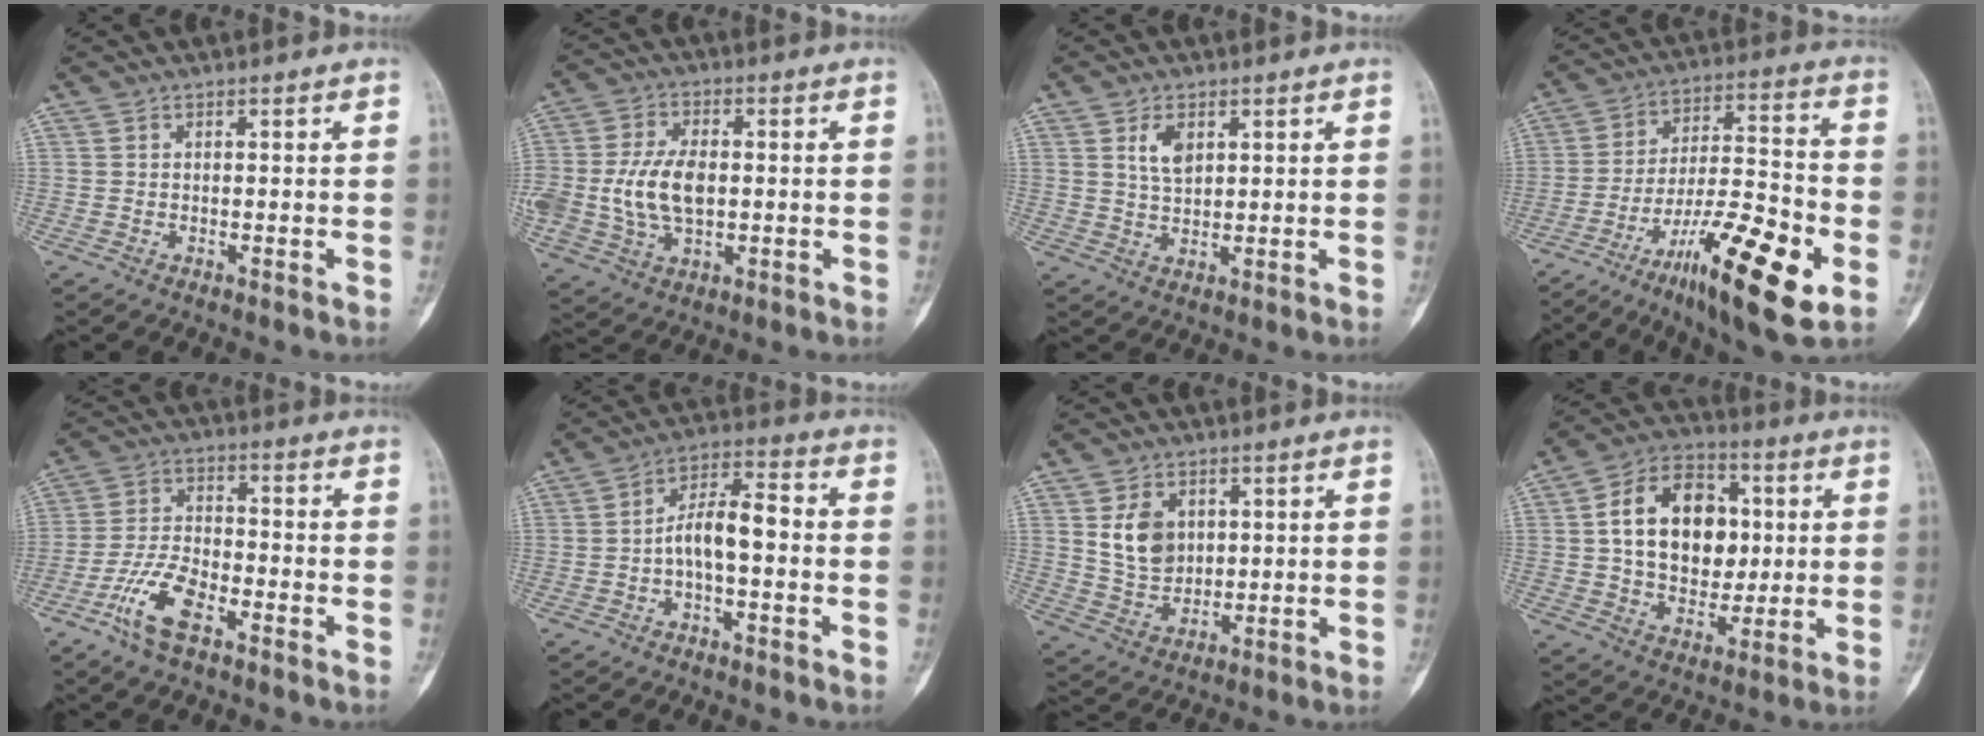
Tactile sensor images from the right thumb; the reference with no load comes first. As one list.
[{"total": 11.9, "force": [-0.2, 7.3, 9.3], "torque": [-0.184, 0.007, 0.003]}, {"total": 4.6, "force": [1.9, 2.6, 3.2], "torque": [-0.053, -0.009, 0.039]}, {"total": 21.1, "force": [-9.2, 5.3, 18.2], "torque": [-0.300, 0.043, -0.146]}, {"total": 9.4, "force": [-5.4, 3.7, 6.8], "torque": [-0.146, 0.024, -0.106]}, {"total": 8.6, "force": [-1.4, 3.8, 7.5], "torque": [-0.128, 0.042, -0.031]}, {"total": 8.1, "force": [2.4, 6.0, 4.8], "torque": [-0.061, -0.017, 0.053]}, {"total": 17.8, "force": [2.5, 12.6, 12.3], "torque": [-0.153, 0.011, 0.041]}]